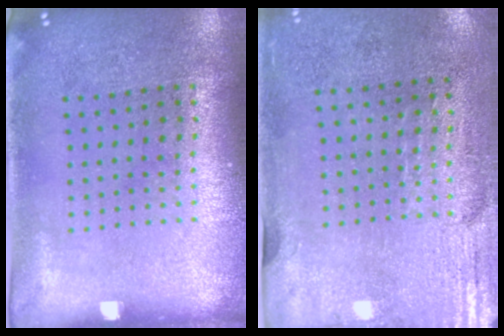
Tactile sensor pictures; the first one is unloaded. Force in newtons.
{"total": 2.9, "press": 2.4, "slide": 1.6}